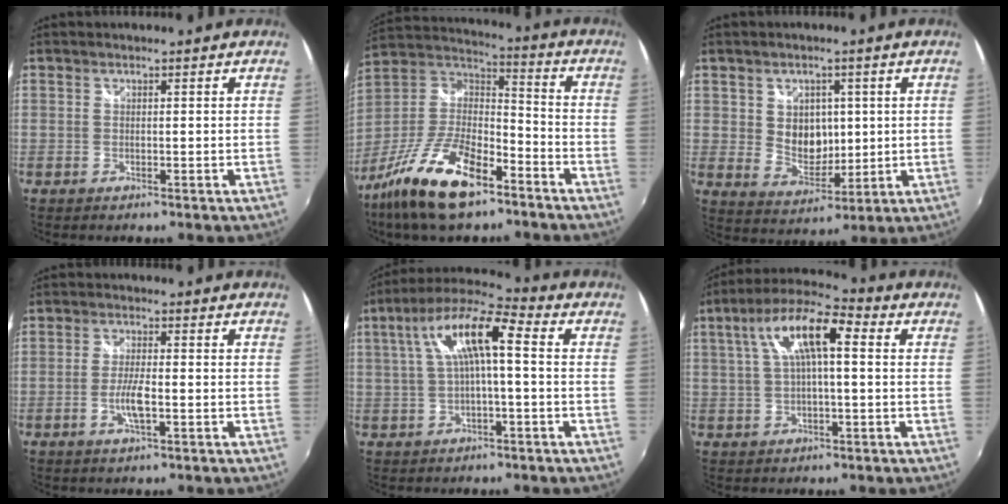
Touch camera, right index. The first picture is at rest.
{"total": 20.3, "force": [-12.4, 7.8, 14.1], "torque": [-0.294, -0.022, -0.229]}
{"total": 7.6, "force": [1.2, 6.1, 4.3], "torque": [-0.072, -0.002, 0.034]}
{"total": 4.6, "force": [-1.5, 0.8, 4.3], "torque": [-0.086, -0.002, -0.029]}
{"total": 11.7, "force": [1.5, 2.8, 11.3], "torque": [-0.215, 0.028, 0.025]}
{"total": 11.6, "force": [2.5, 3.5, 10.8], "torque": [-0.199, 0.027, 0.039]}